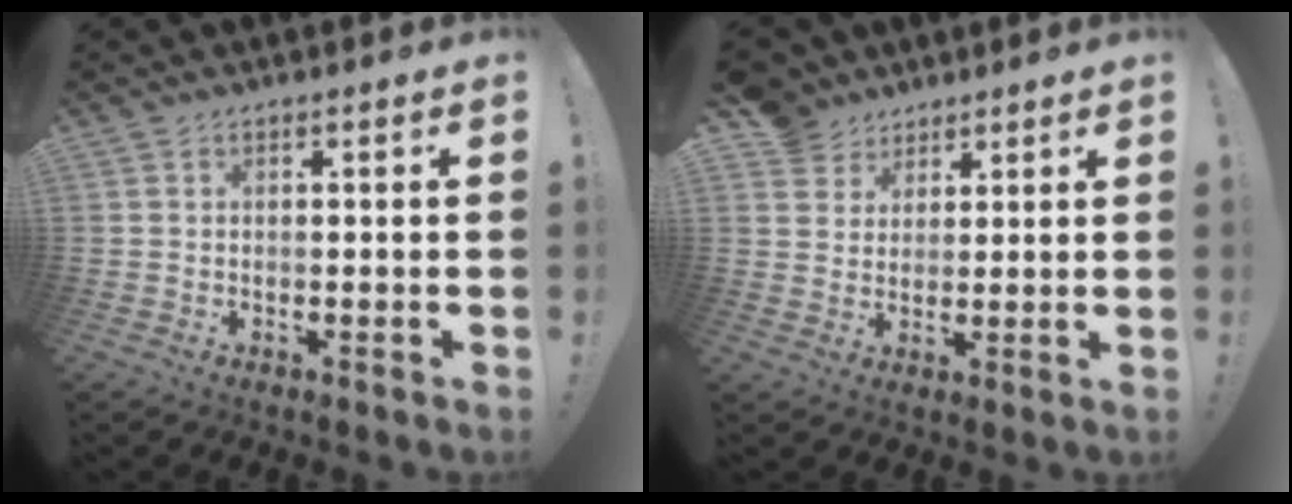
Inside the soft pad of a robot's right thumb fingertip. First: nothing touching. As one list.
[{"total": 7.1, "force": [4.7, 5.4, 0.5], "torque": [-0.011, -0.038, 0.095]}]